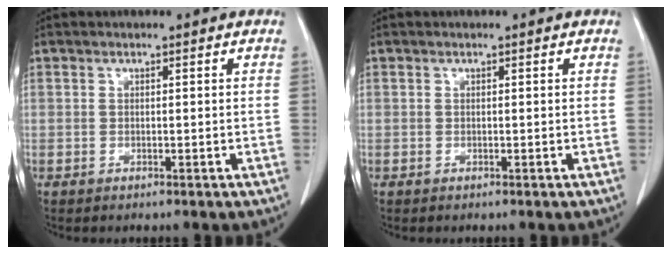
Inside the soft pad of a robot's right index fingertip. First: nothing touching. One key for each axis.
{"total": 0.0}